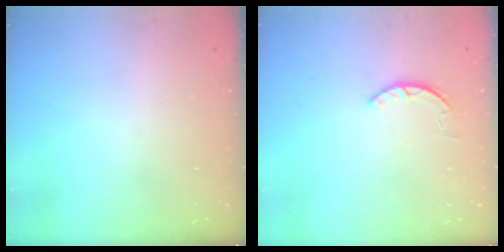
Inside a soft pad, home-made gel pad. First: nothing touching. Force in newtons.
{"total": 1.6, "press": 1.6, "slide": 0.3}